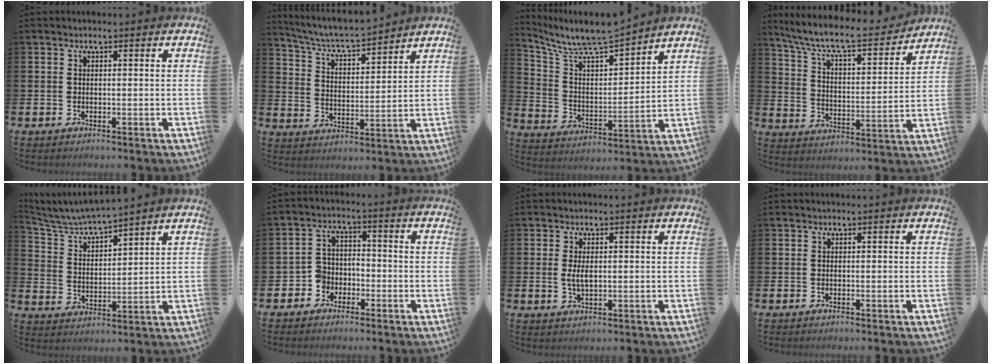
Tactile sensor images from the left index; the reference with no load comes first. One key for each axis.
{"total": 6.3, "fx": 6.0, "fy": 0.4, "fz": 1.8, "tx": -0.062, "ty": -0.043, "tz": 0.101}
{"total": 8.6, "fx": 8.2, "fy": 0.9, "fz": 2.4, "tx": -0.087, "ty": -0.066, "tz": 0.142}
{"total": 9.2, "fx": 8.4, "fy": 1.7, "fz": 3.6, "tx": -0.099, "ty": -0.059, "tz": 0.138}
{"total": 5.2, "fx": 5.1, "fy": 0.0, "fz": 1.2, "tx": -0.049, "ty": -0.040, "tz": 0.084}
{"total": 3.5, "fx": -2.2, "fy": 2.7, "fz": 0.2, "tx": -0.020, "ty": 0.002, "tz": -0.051}
{"total": 2.6, "fx": 0.2, "fy": 1.2, "fz": 2.3, "tx": -0.035, "ty": 0.000, "tz": 0.000}
{"total": 0.0}